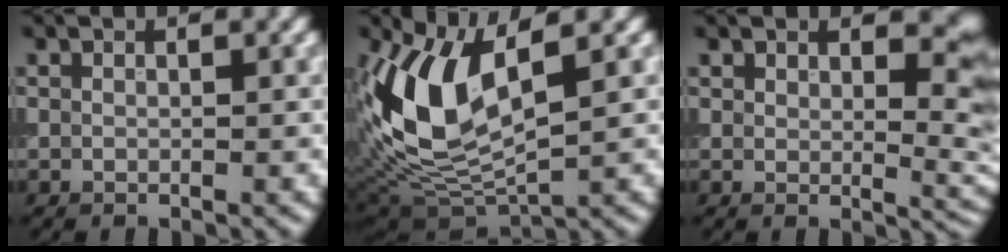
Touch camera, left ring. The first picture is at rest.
{"total": 9.8, "force": [2.2, 4.5, 8.4], "torque": [-0.183, -0.006, 0.042]}
{"total": 5.2, "force": [2.8, 2.4, 3.6], "torque": [-0.036, -0.004, 0.043]}